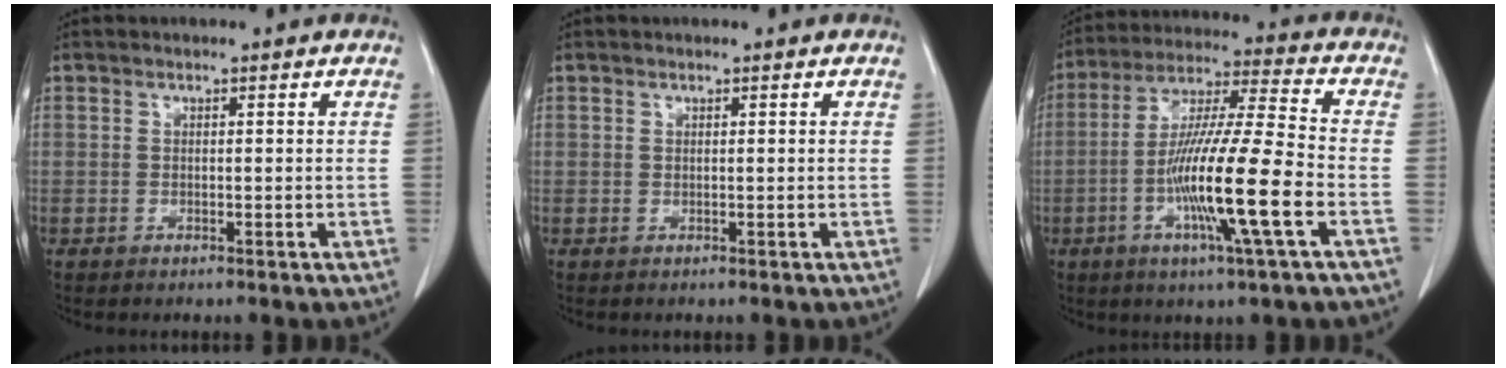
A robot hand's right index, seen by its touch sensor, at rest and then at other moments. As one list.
[{"total": 0.0}, {"total": 15.7, "force": [-4.9, -0.5, 14.9], "torque": [-0.284, -0.010, -0.094]}]